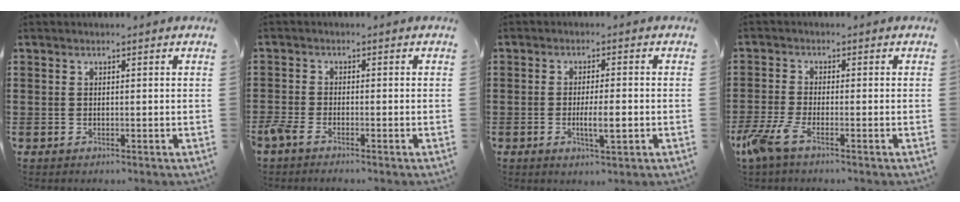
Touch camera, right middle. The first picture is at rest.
{"total": 2.1, "force": [-1.6, 0.5, 1.1], "torque": [-0.043, -0.005, -0.038]}
{"total": 4.5, "force": [-1.3, 1.2, 4.1], "torque": [-0.061, 0.000, -0.024]}
{"total": 4.6, "force": [-2.7, 1.0, 3.6], "torque": [-0.100, -0.015, -0.056]}